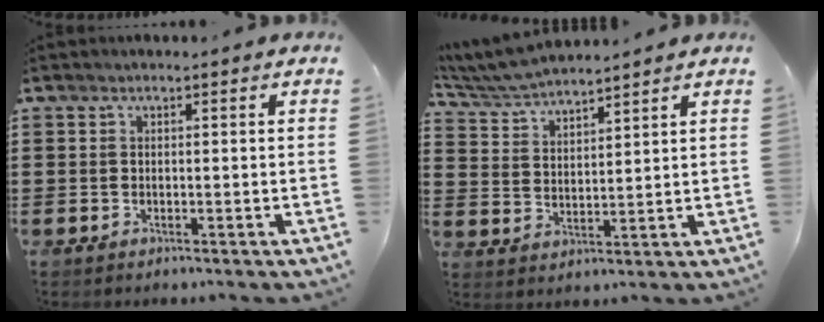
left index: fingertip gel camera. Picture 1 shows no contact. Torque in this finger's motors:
{"motor_torque": [0.07, 0.07, 0.20, 0.14]}